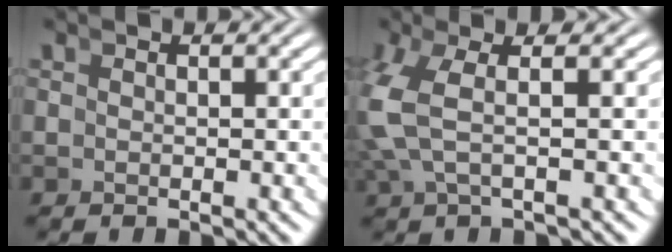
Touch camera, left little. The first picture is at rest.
{"total": 4.2, "force": [0.3, 2.0, 3.7], "torque": [-0.088, 0.010, 0.001]}